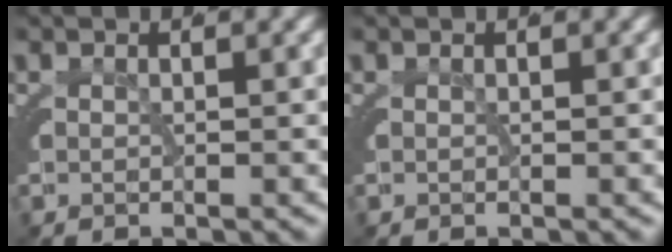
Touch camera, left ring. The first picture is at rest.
{"total": 0.0}